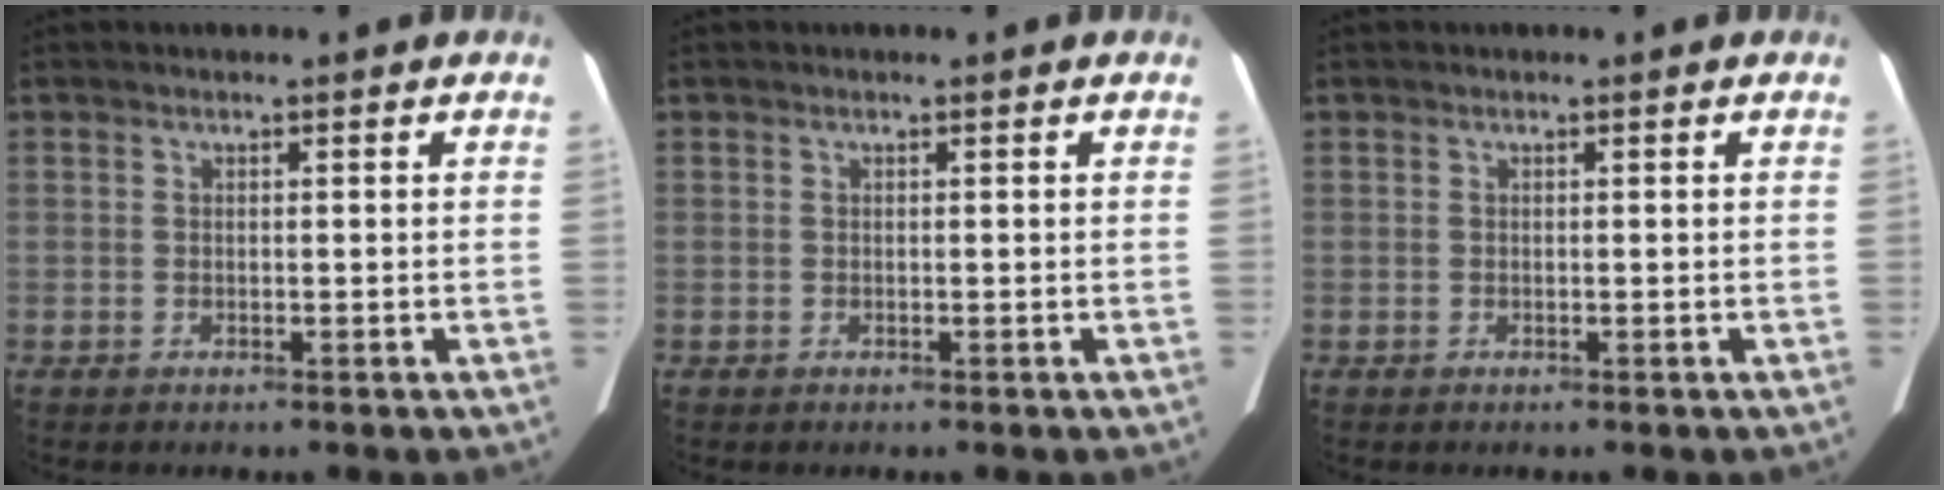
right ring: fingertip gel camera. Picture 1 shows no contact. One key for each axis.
{"total": 0.0}
{"total": 0.0}